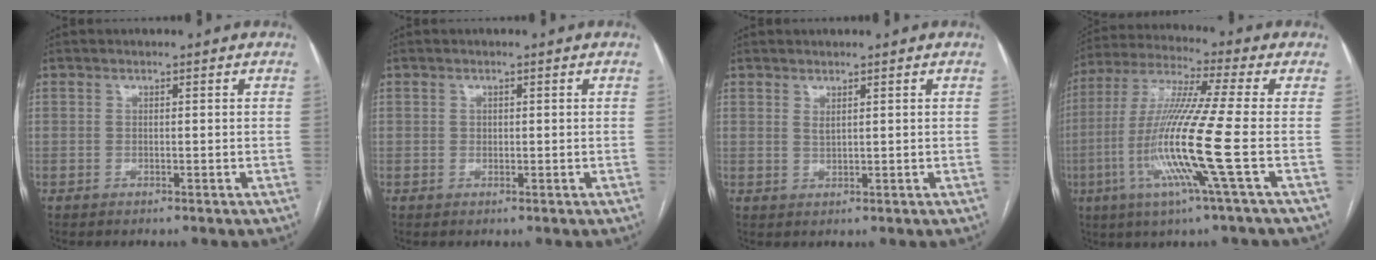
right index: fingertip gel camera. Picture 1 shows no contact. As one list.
[{"total": 0.6, "force": [0.1, 0.5, 0.3], "torque": [-0.003, 0.001, 0.001]}, {"total": 1.0, "force": [0.7, 0.2, 0.7], "torque": [-0.014, -0.005, 0.016]}, {"total": 15.5, "force": [-4.1, -1.8, 14.8], "torque": [-0.301, -0.017, -0.091]}]